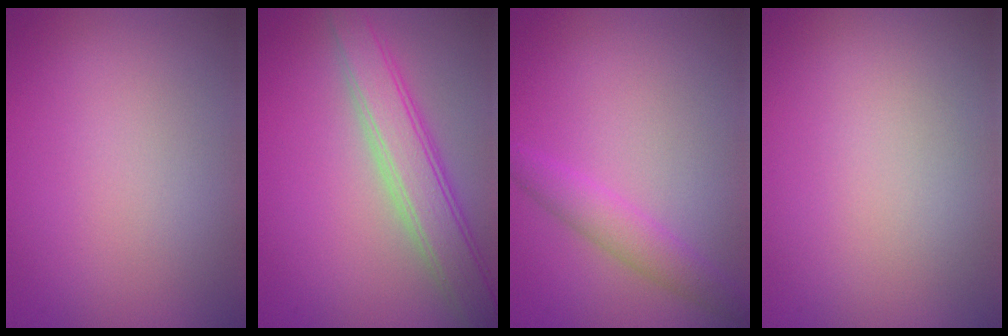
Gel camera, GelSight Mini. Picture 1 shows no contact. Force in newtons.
{"total": 4.9, "press": 4.9, "slide": 0.3}
{"total": 2.4, "press": 2.4, "slide": 0.0}
{"total": 0.0}